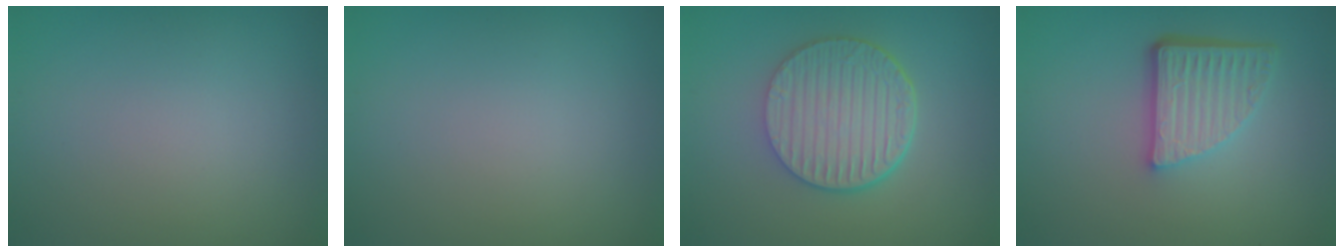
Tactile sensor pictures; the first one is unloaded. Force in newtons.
{"total": 0.0}
{"total": 6.3, "press": 4.7, "slide": 4.3}
{"total": 5.1, "press": 3.6, "slide": 3.7}